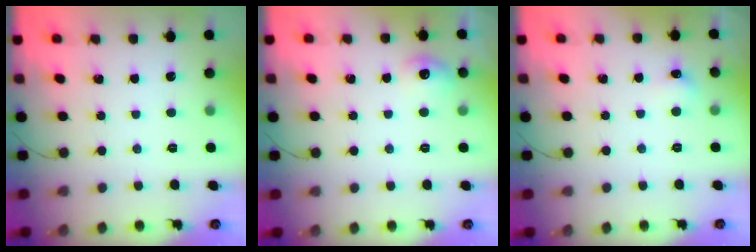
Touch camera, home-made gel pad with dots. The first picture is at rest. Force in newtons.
{"total": 7.5, "press": 7.4, "slide": 1.5}
{"total": 5.2, "press": 5.0, "slide": 1.4}